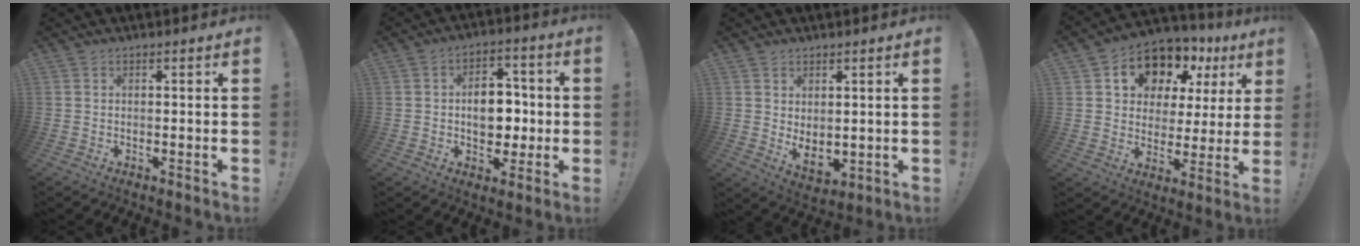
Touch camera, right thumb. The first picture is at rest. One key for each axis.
{"total": 11.4, "fx": -0.7, "fy": 8.4, "fz": 7.6, "tx": -0.113, "ty": 0.019, "tz": -0.006}
{"total": 4.7, "fx": 2.2, "fy": 2.7, "fz": 3.1, "tx": -0.036, "ty": -0.019, "tz": 0.045}
{"total": 12.5, "fx": 8.2, "fy": 8.1, "fz": 4.7, "tx": -0.070, "ty": -0.068, "tz": 0.156}